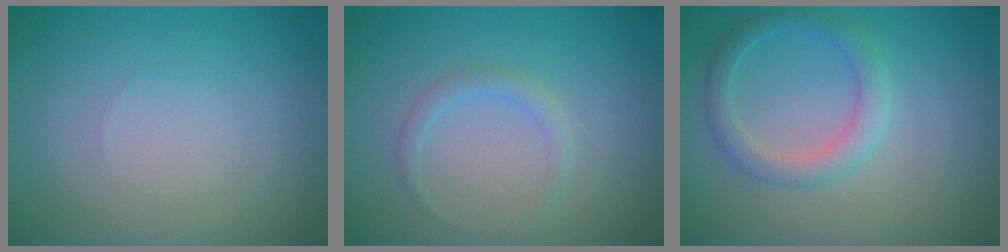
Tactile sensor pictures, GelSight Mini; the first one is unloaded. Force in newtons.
{"total": 1.3, "press": 1.3, "slide": 0.1}
{"total": 2.7, "press": 2.7, "slide": 0.1}